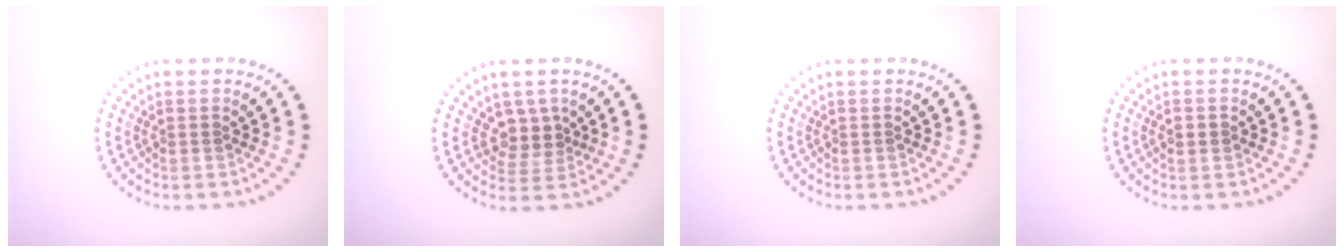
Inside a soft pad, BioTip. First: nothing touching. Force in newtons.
{"total": 2.7, "press": 2.1, "slide": 1.6}
{"total": 0.0}
{"total": 1.4, "press": 1.4, "slide": 0.1}